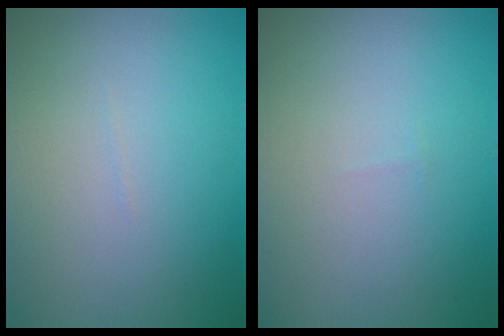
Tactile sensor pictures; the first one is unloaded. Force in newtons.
{"total": 0.0}